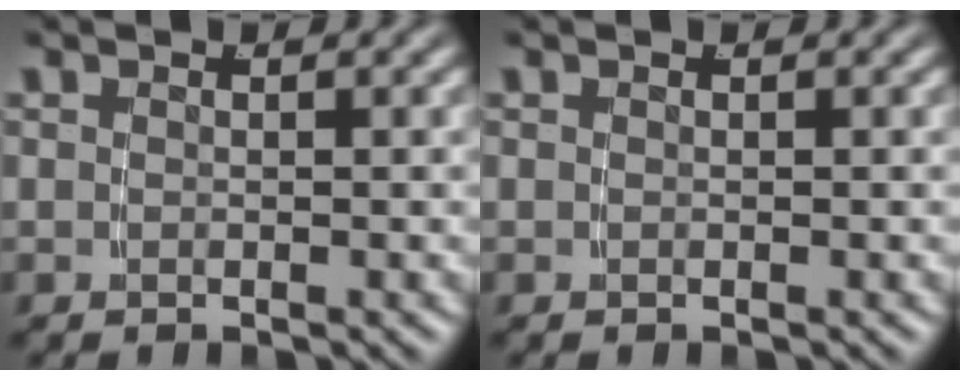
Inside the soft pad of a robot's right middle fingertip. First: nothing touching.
{"total": 1.1, "force": [-0.2, -1.1, -0.3], "torque": [0.016, -0.008, 0.006]}